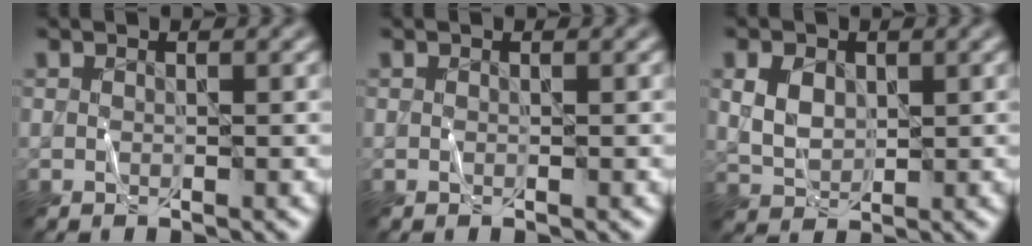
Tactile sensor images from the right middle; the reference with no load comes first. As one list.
[{"total": 0.0}, {"total": 3.1, "force": [0.8, 2.3, 1.9], "torque": [-0.043, 0.000, 0.018]}]